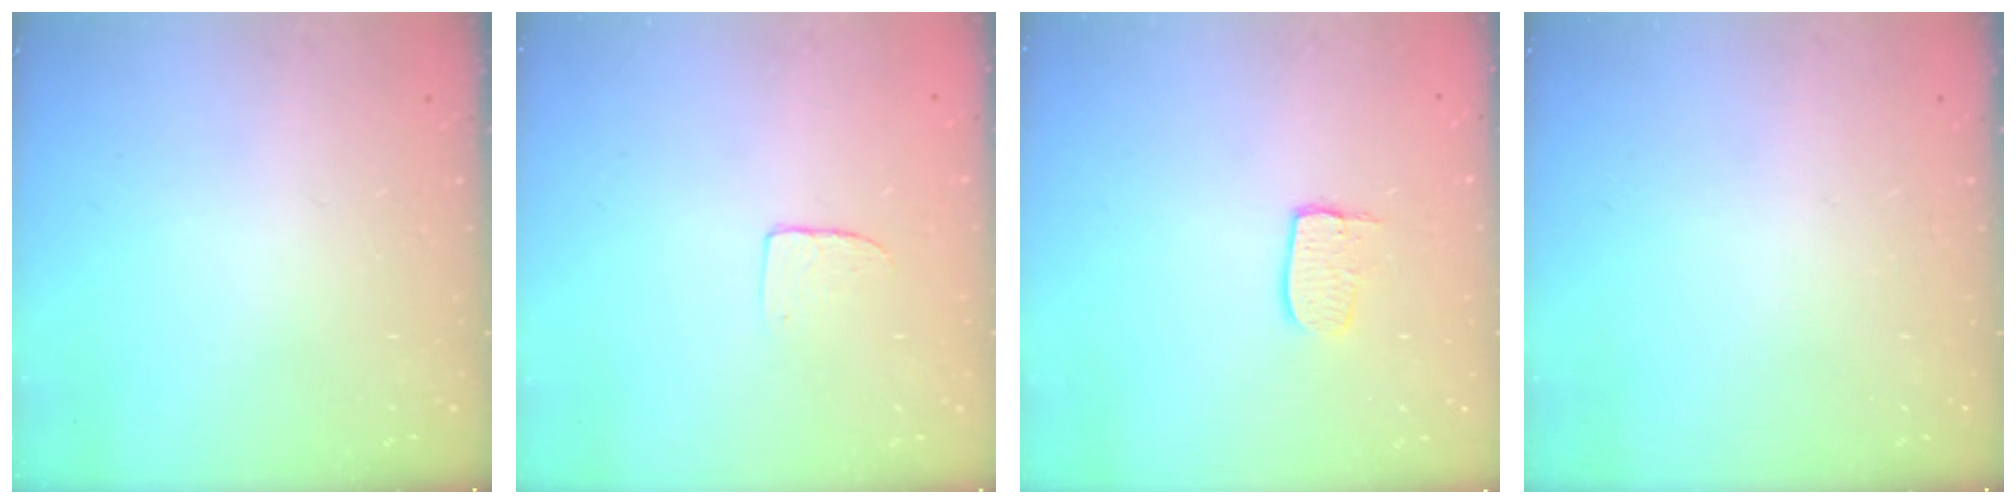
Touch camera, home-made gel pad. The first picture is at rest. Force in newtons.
{"total": 4.3, "press": 4.3, "slide": 0.3}
{"total": 6.1, "press": 6.1, "slide": 0.5}
{"total": 0.0}